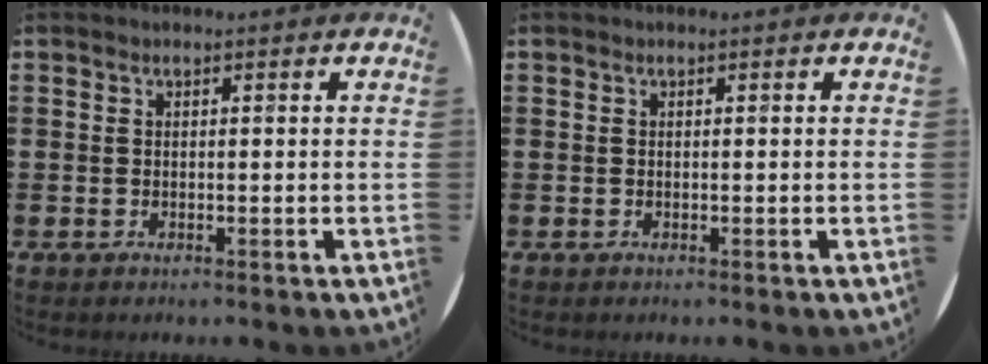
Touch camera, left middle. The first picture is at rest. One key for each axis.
{"total": 0.0}